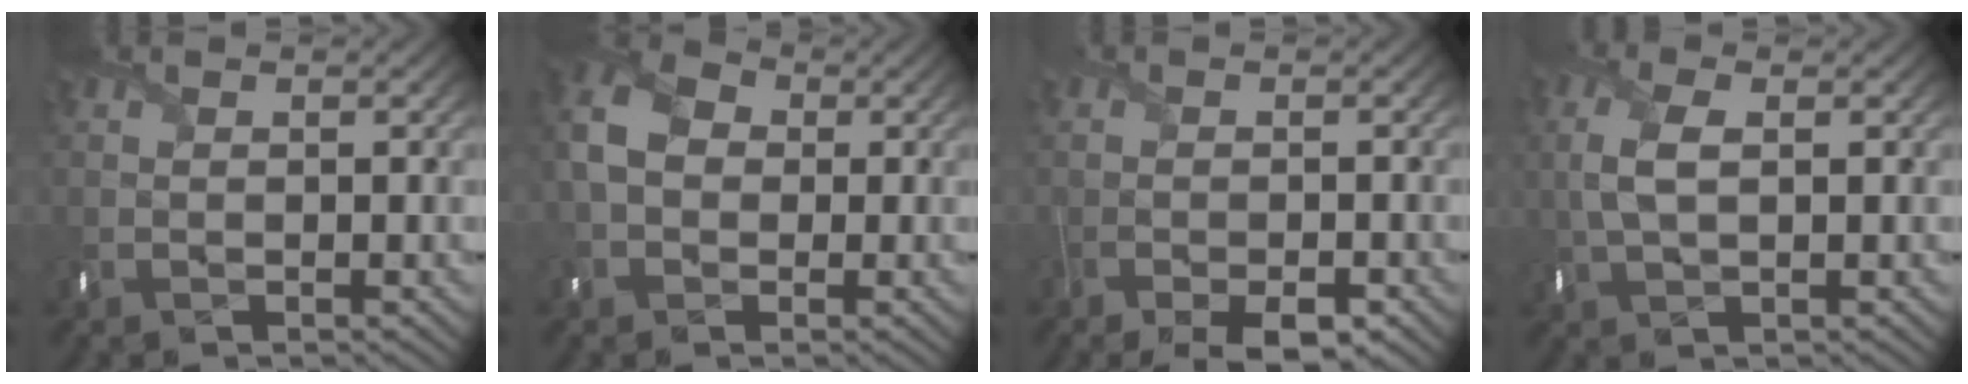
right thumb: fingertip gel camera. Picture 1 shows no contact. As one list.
[{"total": 6.8, "force": [0.1, 5.5, 4.1], "torque": [-0.107, 0.006, -0.013]}, {"total": 4.4, "force": [-2.9, 1.7, 2.8], "torque": [-0.054, -0.010, -0.048]}, {"total": 4.6, "force": [0.5, 2.1, 4.0], "torque": [-0.105, 0.006, 0.010]}]